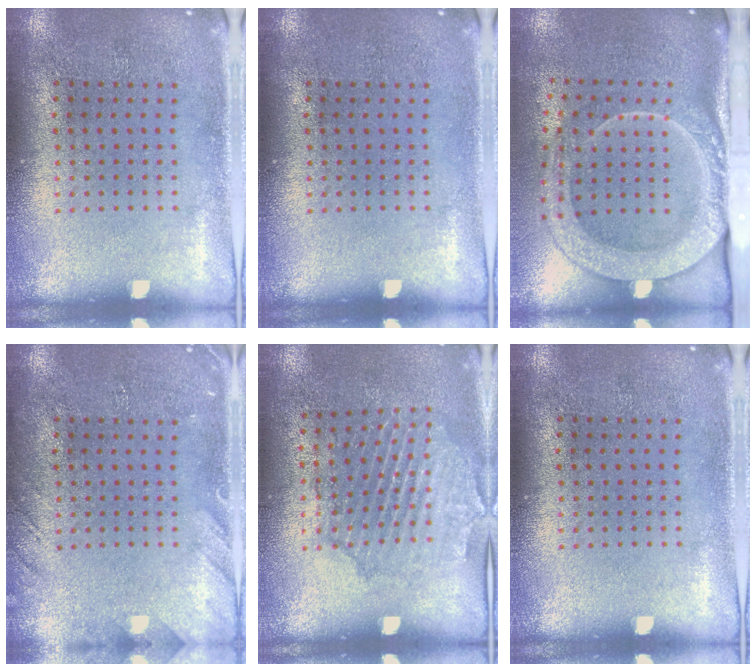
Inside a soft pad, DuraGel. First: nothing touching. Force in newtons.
{"total": 0.0}
{"total": 2.5, "press": 2.0, "slide": 1.6}
{"total": 1.6, "press": 1.6, "slide": 0.2}
{"total": 1.6, "press": 1.6, "slide": 0.3}
{"total": 0.0}